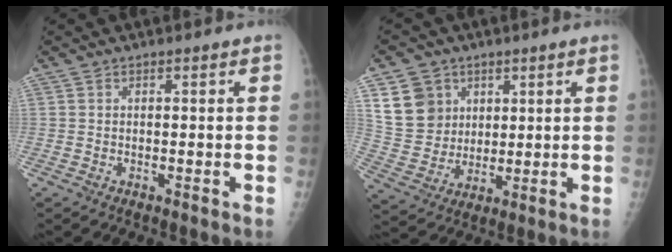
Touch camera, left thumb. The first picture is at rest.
{"total": 11.0, "force": [4.7, 9.2, 3.6], "torque": [-0.041, -0.019, 0.102]}